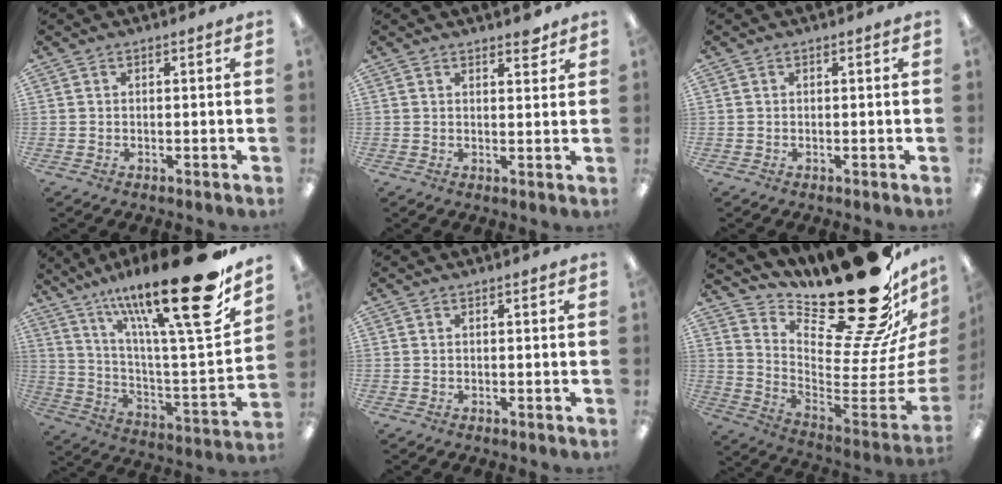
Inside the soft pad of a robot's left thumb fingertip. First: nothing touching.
{"total": 2.8, "force": [2.4, 1.0, 1.1], "torque": [0.001, -0.014, 0.039]}
{"total": 0.0}
{"total": 26.8, "force": [18.1, 5.0, 19.1], "torque": [-0.297, -0.118, 0.289]}
{"total": 0.0}
{"total": 27.9, "force": [19.2, 8.3, 18.4], "torque": [-0.221, -0.170, 0.335]}